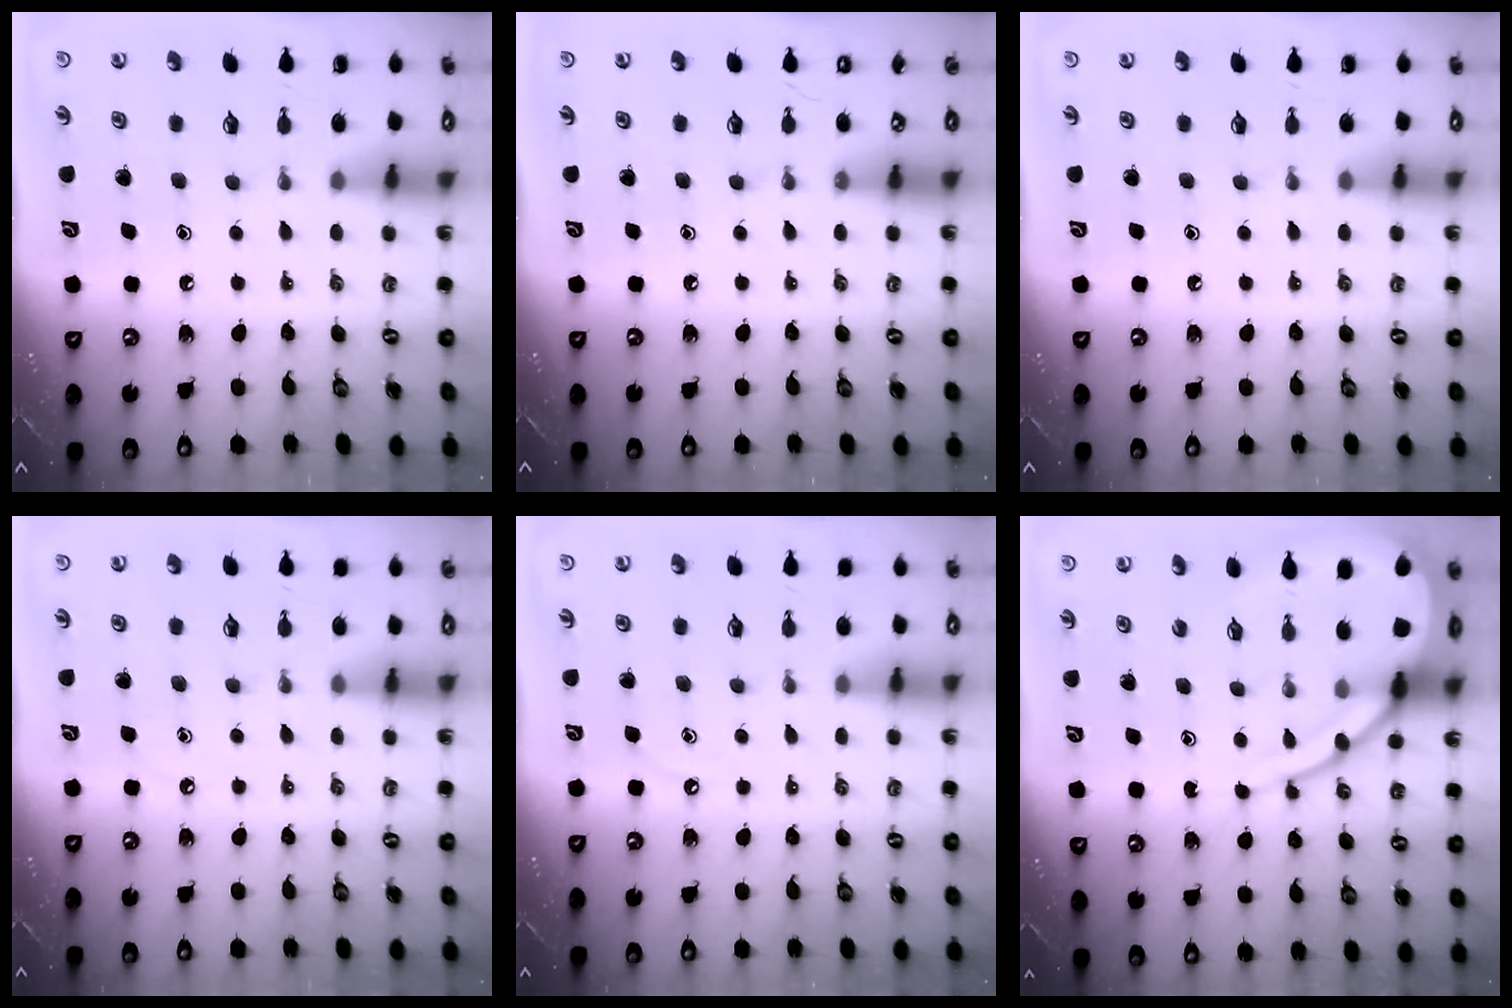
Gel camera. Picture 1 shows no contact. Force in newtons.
{"total": 0.0}
{"total": 0.0}
{"total": 3.2, "press": 3.2, "slide": 0.5}
{"total": 3.3, "press": 3.3, "slide": 0.5}
{"total": 12.5, "press": 12.5, "slide": 1.1}